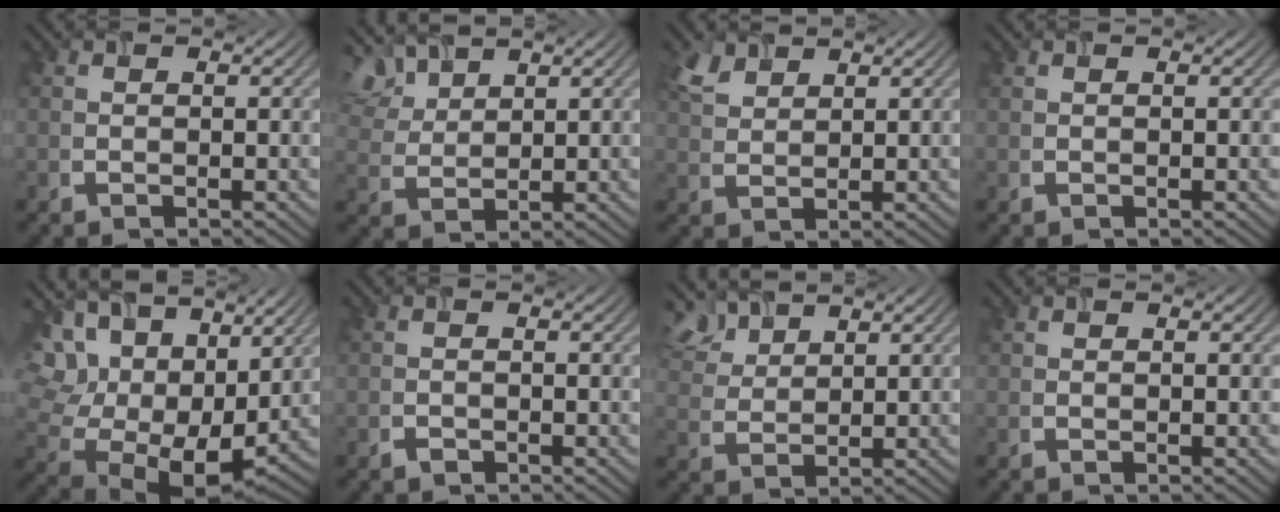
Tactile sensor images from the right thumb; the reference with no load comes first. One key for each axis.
{"total": 6.3, "fx": 4.8, "fy": 2.7, "fz": 3.1, "tx": -0.082, "ty": 0.015, "tz": 0.101}
{"total": 3.8, "fx": 2.8, "fy": 1.8, "fz": 1.9, "tx": -0.053, "ty": 0.005, "tz": 0.065}
{"total": 0.0}
{"total": 17.3, "fx": 7.0, "fy": 11.3, "fz": 11.0, "tx": -0.245, "ty": 0.007, "tz": 0.153}
{"total": 0.9, "fx": -0.7, "fy": 0.4, "fz": 0.3, "tx": -0.005, "ty": -0.003, "tz": -0.013}
{"total": 6.0, "fx": 4.6, "fy": 2.6, "fz": 2.8, "tx": -0.075, "ty": 0.011, "tz": 0.100}
{"total": 0.0}